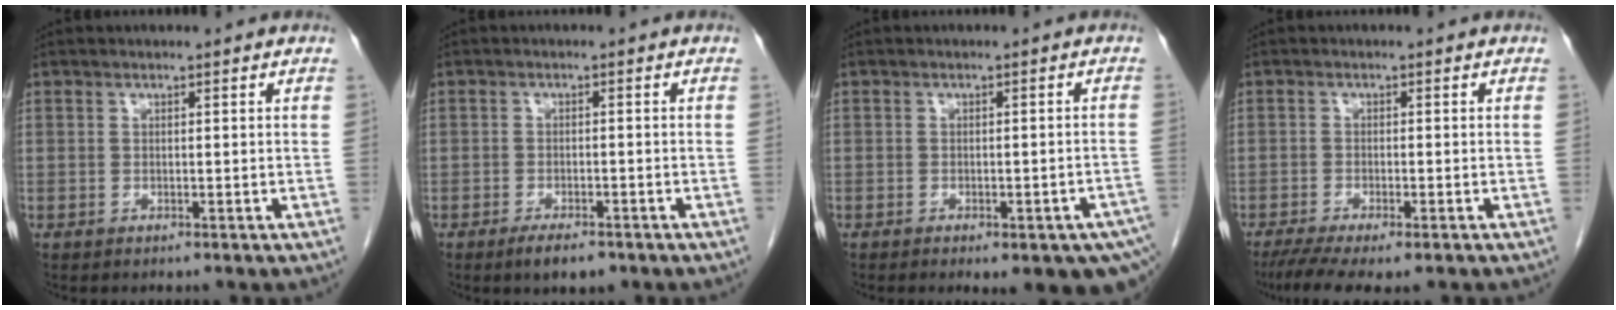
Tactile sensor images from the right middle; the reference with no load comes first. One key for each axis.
{"total": 4.9, "fx": -3.4, "fy": 1.7, "fz": 3.1, "tx": -0.053, "ty": -0.003, "tz": -0.049}
{"total": 11.8, "fx": -7.7, "fy": 3.9, "fz": 8.0, "tx": -0.068, "ty": 0.001, "tz": -0.085}
{"total": 7.9, "fx": -5.9, "fy": 1.5, "fz": 5.0, "tx": -0.079, "ty": -0.018, "tz": -0.094}